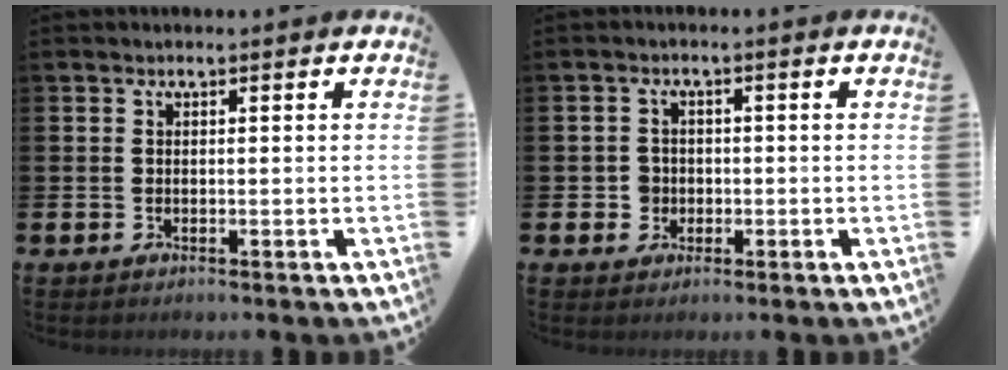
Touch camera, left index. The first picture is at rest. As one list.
[{"total": 2.5, "force": [-0.5, 2.4, 0.2], "torque": [-0.002, 0.003, -0.018]}]